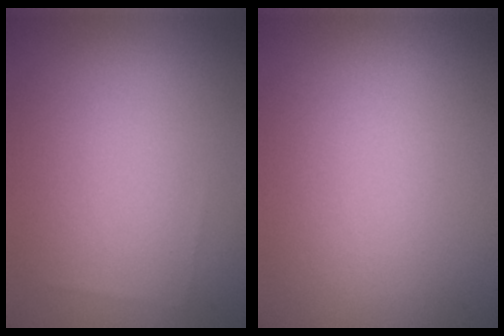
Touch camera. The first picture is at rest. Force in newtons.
{"total": 0.0}